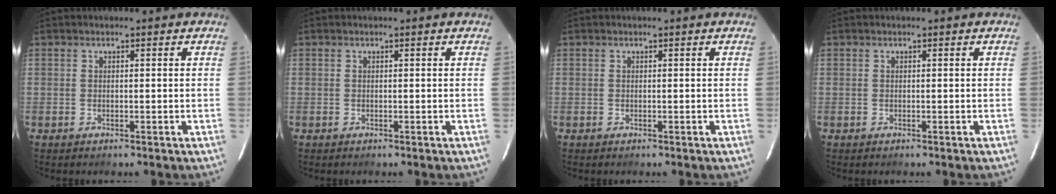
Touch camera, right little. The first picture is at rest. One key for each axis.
{"total": 0.0}
{"total": 0.0}
{"total": 0.0}